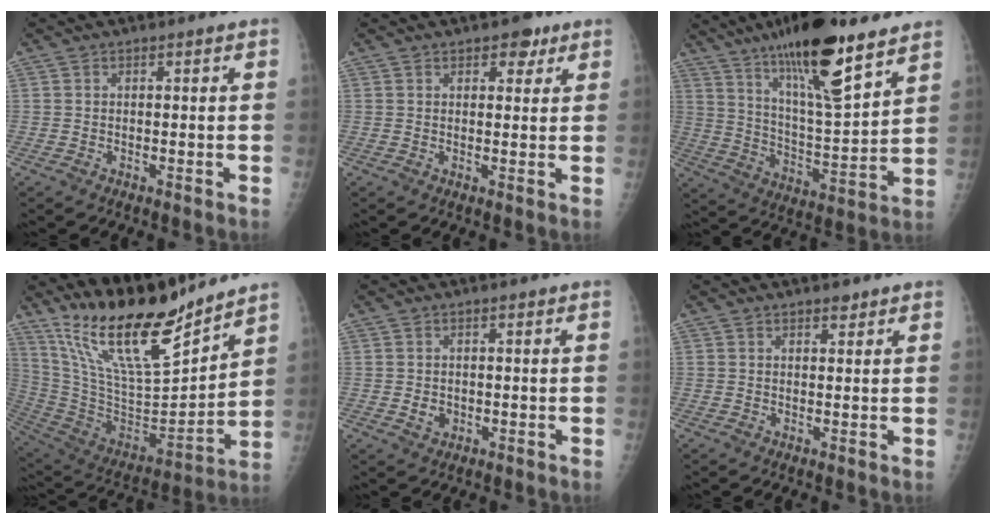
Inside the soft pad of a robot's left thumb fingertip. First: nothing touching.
{"total": 3.8, "force": [2.3, 2.2, 2.0], "torque": [-0.003, -0.007, 0.027]}
{"total": 20.1, "force": [13.4, 4.2, 14.4], "torque": [-0.228, -0.066, 0.231]}
{"total": 21.6, "force": [17.7, 4.5, 11.5], "torque": [-0.169, -0.113, 0.325]}
{"total": 1.9, "force": [-0.1, 1.7, 0.9], "torque": [-0.007, 0.000, 0.005]}
{"total": 1.7, "force": [1.3, 0.7, 0.8], "torque": [-0.004, -0.008, 0.019]}